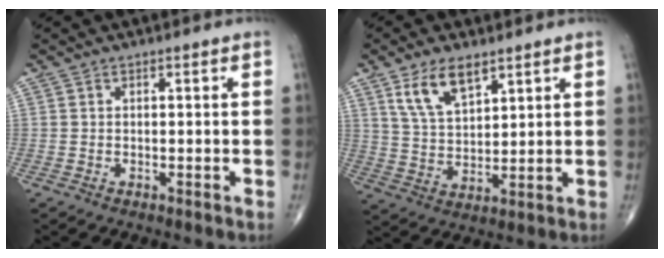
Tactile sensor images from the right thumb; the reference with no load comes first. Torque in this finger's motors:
{"motor_torque": [-0.09, 0.24, 0.71, 0.68, 0.10]}